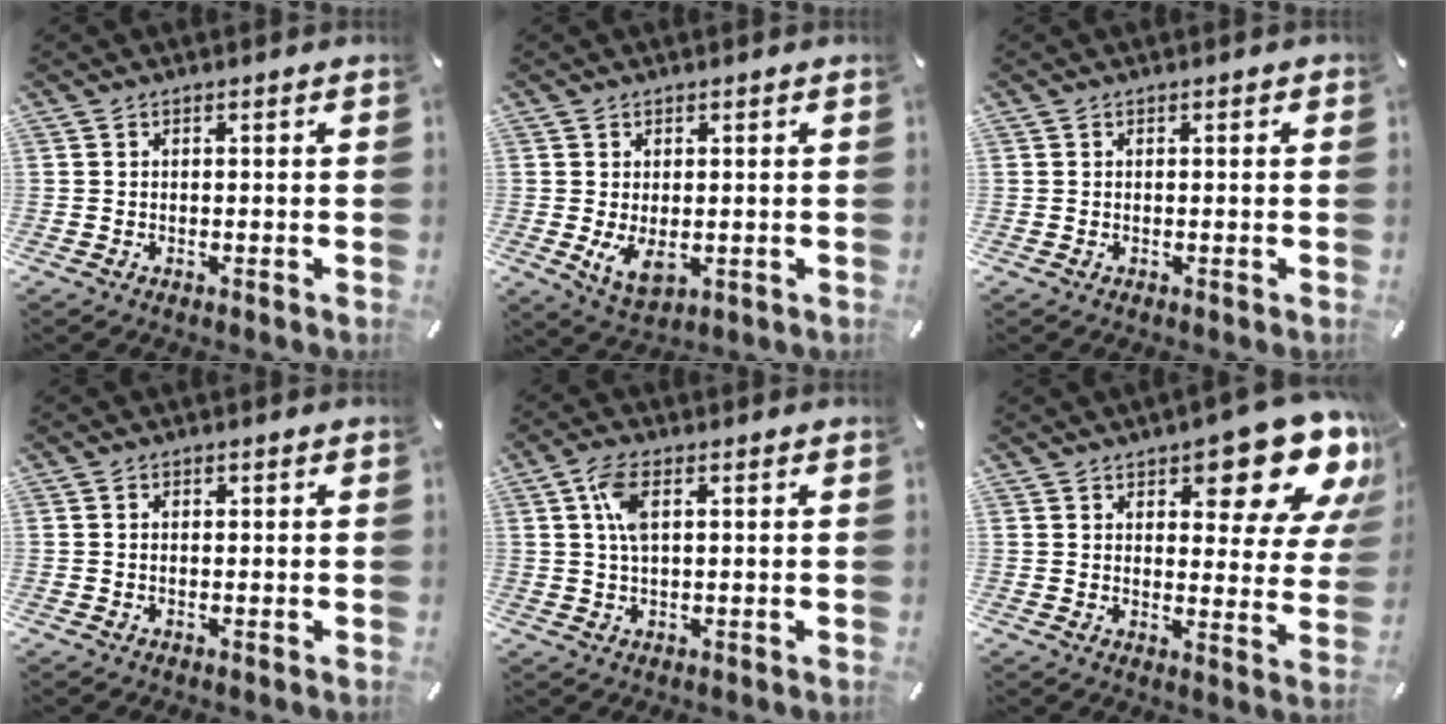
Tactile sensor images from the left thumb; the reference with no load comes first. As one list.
[{"total": 5.5, "force": [-0.3, 3.4, 4.3], "torque": [-0.086, -0.010, -0.009]}, {"total": 0.0}, {"total": 0.9, "force": [0.1, 0.6, 0.7], "torque": [-0.014, 0.004, 0.000]}, {"total": 5.8, "force": [1.8, 2.5, 5.0], "torque": [-0.120, 0.004, 0.025]}, {"total": 15.1, "force": [10.0, 6.3, 9.5], "torque": [-0.103, -0.078, 0.163]}]